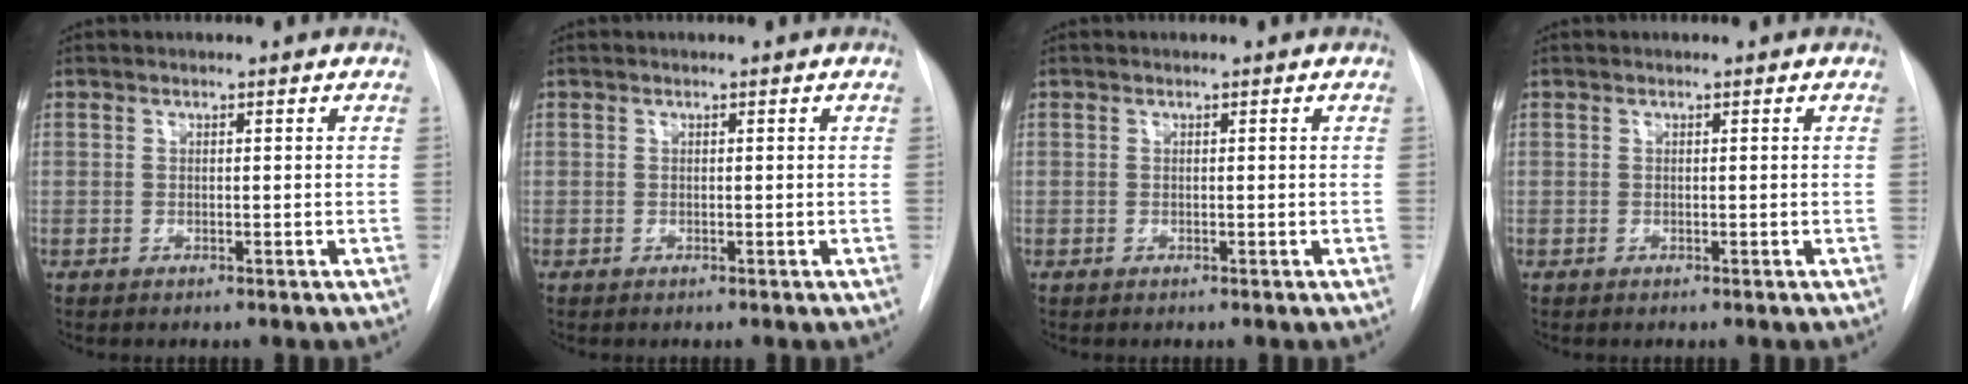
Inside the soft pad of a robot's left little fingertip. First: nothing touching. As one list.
[{"total": 0.0}, {"total": 0.0}, {"total": 0.0}]